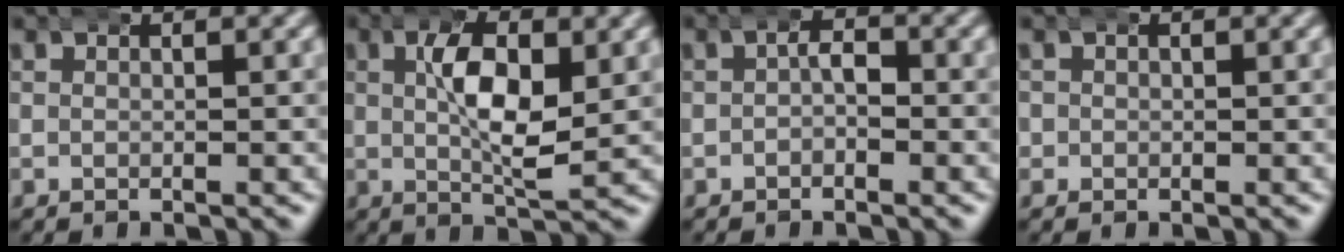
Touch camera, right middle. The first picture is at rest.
{"total": 5.1, "force": [1.0, 1.7, 4.7], "torque": [-0.079, -0.012, 0.017]}
{"total": 1.6, "force": [-0.2, 1.1, 1.1], "torque": [-0.016, -0.004, -0.004]}
{"total": 1.6, "force": [0.1, 1.6, 0.0], "torque": [-0.006, 0.000, -0.005]}